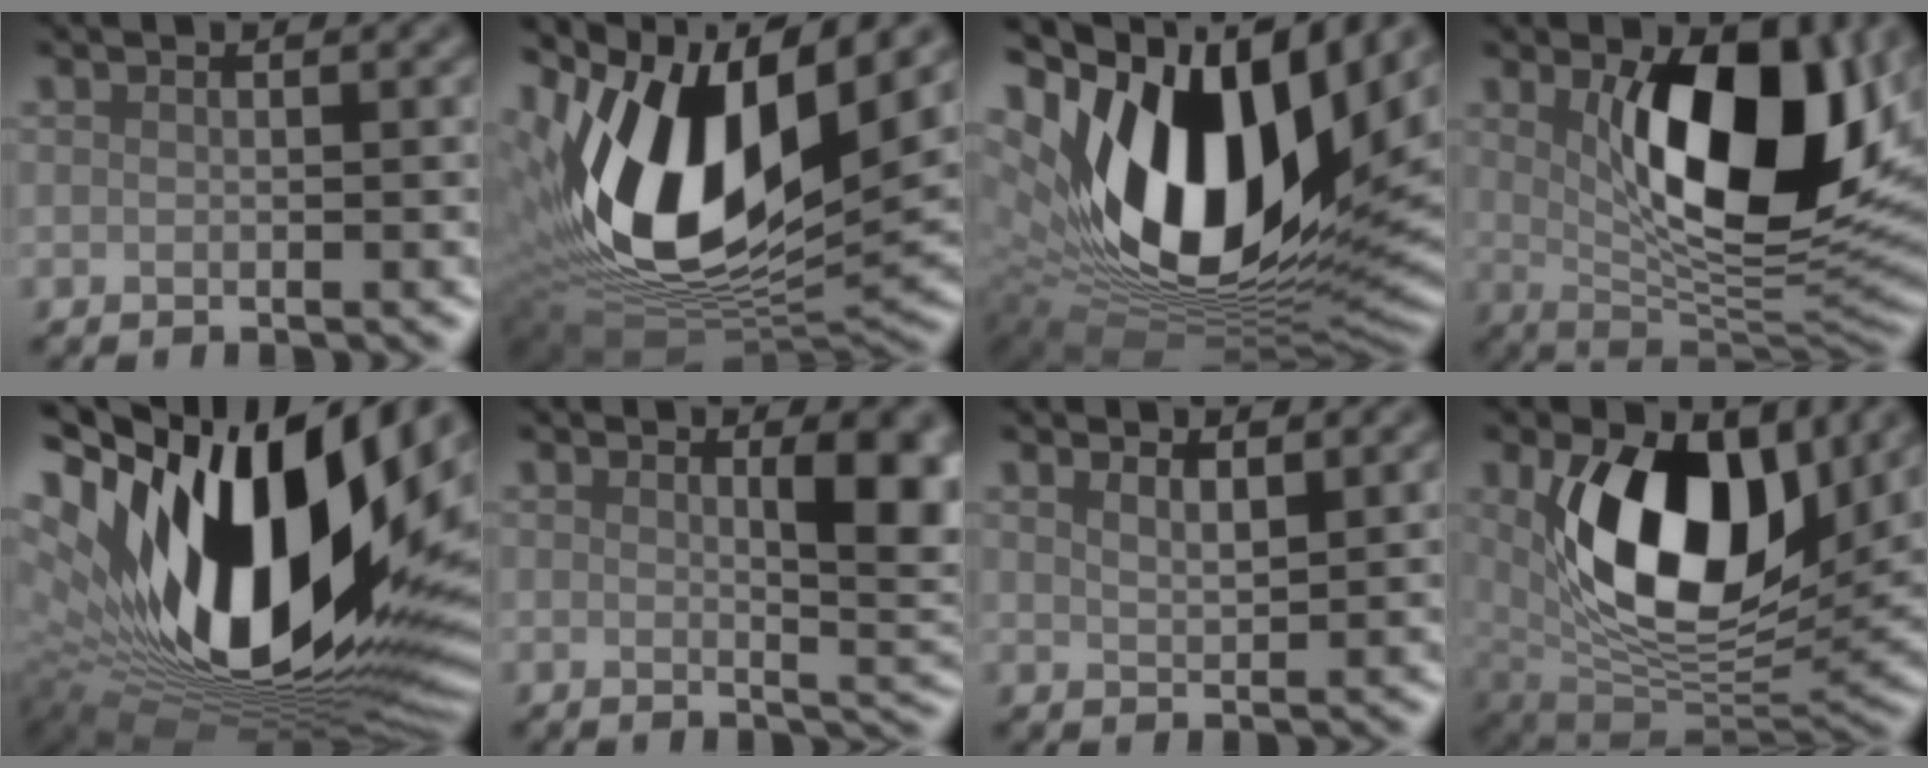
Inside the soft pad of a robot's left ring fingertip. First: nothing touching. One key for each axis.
{"total": 14.0, "fx": 3.0, "fy": 7.7, "fz": 11.3, "tx": -0.231, "ty": -0.010, "tz": 0.058}
{"total": 17.1, "fx": 4.4, "fy": 10.2, "fz": 12.9, "tx": -0.270, "ty": -0.003, "tz": 0.087}
{"total": 12.5, "fx": 2.4, "fy": 5.7, "fz": 10.8, "tx": -0.159, "ty": -0.007, "tz": 0.046}
{"total": 20.2, "fx": 3.9, "fy": 10.4, "fz": 17.0, "tx": -0.325, "ty": -0.016, "tz": 0.077}
{"total": 5.8, "fx": 1.3, "fy": 1.6, "fz": 5.4, "tx": -0.062, "ty": -0.001, "tz": 0.029}
{"total": 1.4, "fx": 1.3, "fy": 0.2, "fz": 0.6, "tx": -0.013, "ty": -0.001, "tz": 0.028}
{"total": 12.5, "fx": 3.2, "fy": 7.3, "fz": 9.7, "tx": -0.164, "ty": -0.023, "tz": 0.065}